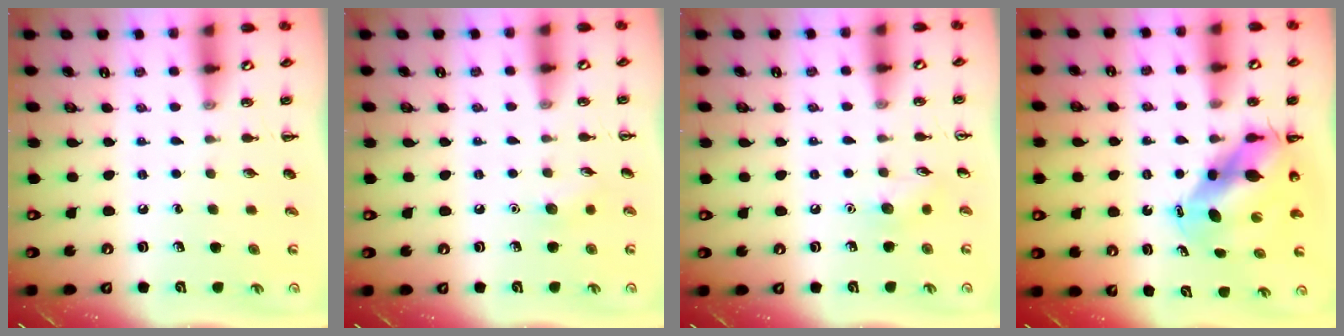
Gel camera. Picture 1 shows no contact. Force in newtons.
{"total": 5.4, "press": 5.2, "slide": 1.5}
{"total": 5.9, "press": 5.7, "slide": 1.5}
{"total": 9.5, "press": 9.2, "slide": 2.5}